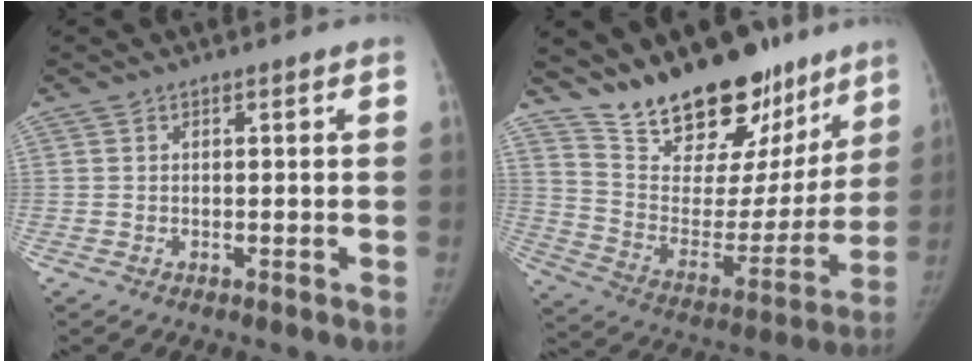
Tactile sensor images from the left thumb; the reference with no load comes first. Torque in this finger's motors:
{"motor_torque": [0.60, 0.57, 1.38, -1.40, 0.05]}